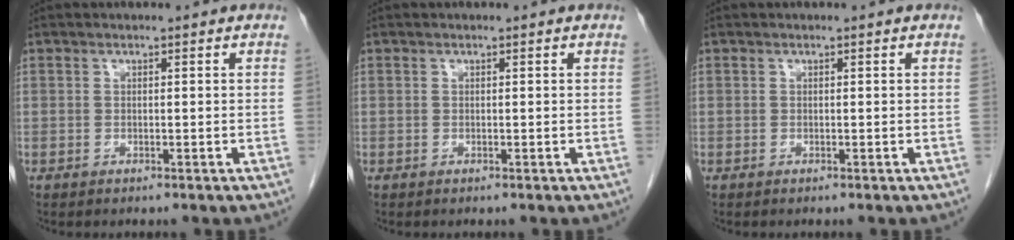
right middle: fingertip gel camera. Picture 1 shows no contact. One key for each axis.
{"total": 0.0}
{"total": 0.0}